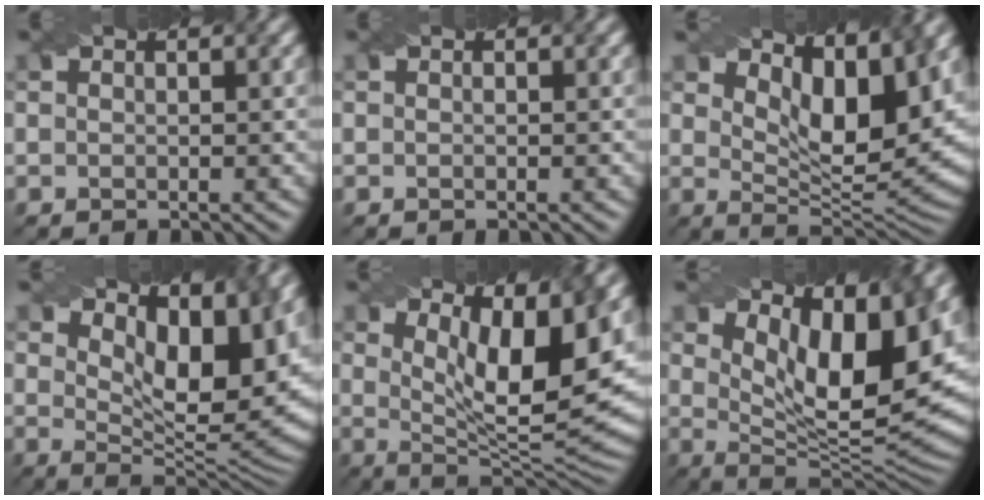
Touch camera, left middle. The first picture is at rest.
{"total": 0.0}
{"total": 9.0, "force": [4.5, 3.3, 7.0], "torque": [-0.116, -0.007, 0.079]}
{"total": 10.9, "force": [5.0, 4.3, 8.6], "torque": [-0.132, 0.002, 0.085]}
{"total": 10.5, "force": [3.9, 3.0, 9.3], "torque": [-0.138, -0.011, 0.068]}
{"total": 11.8, "force": [4.9, 4.3, 9.9], "torque": [-0.149, -0.006, 0.084]}